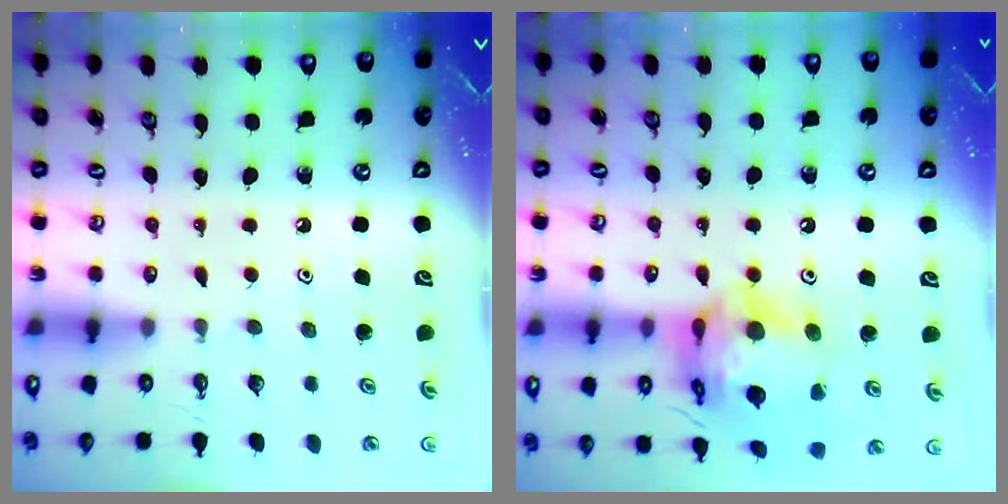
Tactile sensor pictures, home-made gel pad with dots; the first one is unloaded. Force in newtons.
{"total": 19.7, "press": 19.6, "slide": 2.1}